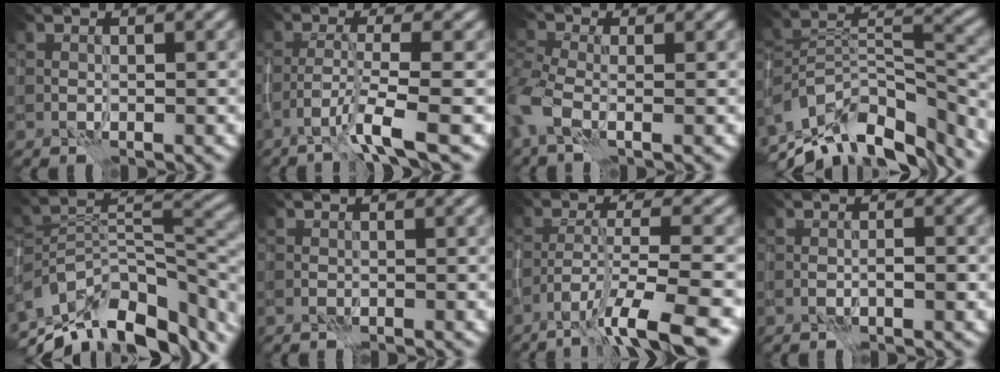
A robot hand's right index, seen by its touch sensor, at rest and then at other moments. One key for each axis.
{"total": 4.0, "fx": -2.3, "fy": 0.2, "fz": 3.3, "tx": -0.055, "ty": 0.005, "tz": -0.050}
{"total": 4.6, "fx": -1.5, "fy": 2.7, "fz": 3.4, "tx": -0.083, "ty": -0.010, "tz": -0.039}
{"total": 12.5, "fx": -9.3, "fy": 5.5, "fz": 6.3, "tx": -0.125, "ty": 0.015, "tz": -0.153}
{"total": 13.7, "fx": -9.6, "fy": 6.4, "fz": 7.4, "tx": -0.143, "ty": 0.005, "tz": -0.150}
{"total": 0.7, "fx": -0.7, "fy": 0.1, "fz": -0.1, "tx": 0.003, "ty": 0.001, "tz": -0.010}
{"total": 7.7, "fx": -5.1, "fy": 1.4, "fz": 5.6, "tx": -0.082, "ty": 0.007, "tz": -0.085}
{"total": 1.0, "fx": -0.5, "fy": 0.3, "fz": 0.8, "tx": -0.014, "ty": 0.007, "tz": -0.010}